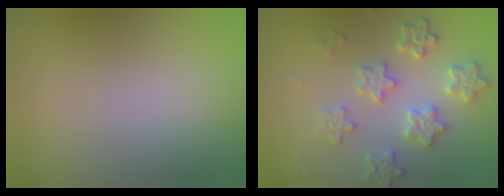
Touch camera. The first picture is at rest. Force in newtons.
{"total": 3.6, "press": 3.5, "slide": 0.5}